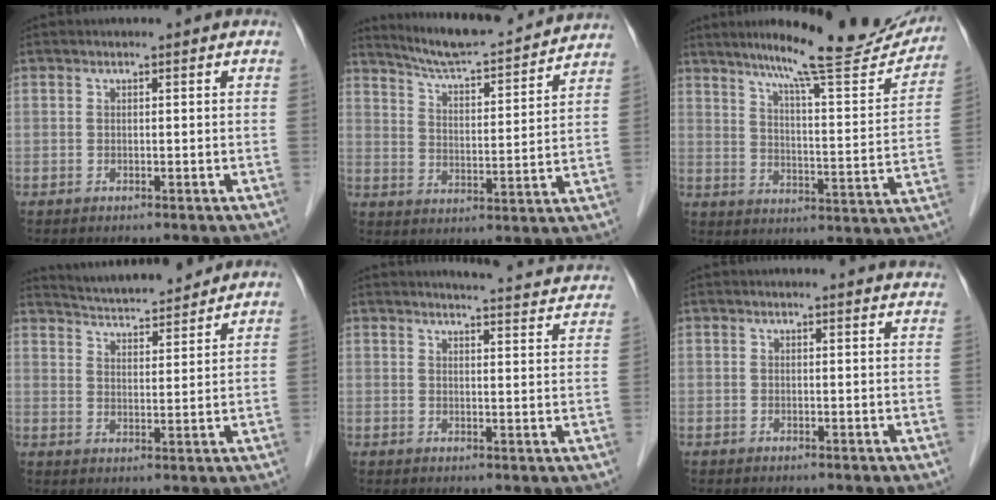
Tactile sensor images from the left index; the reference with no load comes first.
{"total": 16.5, "force": [15.5, 1.0, 5.5], "torque": [-0.091, 0.000, 0.225]}
{"total": 19.6, "force": [17.3, 1.3, 9.2], "torque": [-0.129, -0.039, 0.231]}
{"total": 11.3, "force": [10.7, 1.0, 3.4], "torque": [-0.061, 0.014, 0.166]}
{"total": 15.3, "force": [14.8, 1.0, 3.6], "torque": [-0.032, -0.040, 0.155]}
{"total": 7.5, "force": [7.2, 0.6, 2.0], "torque": [-0.014, 0.004, 0.059]}